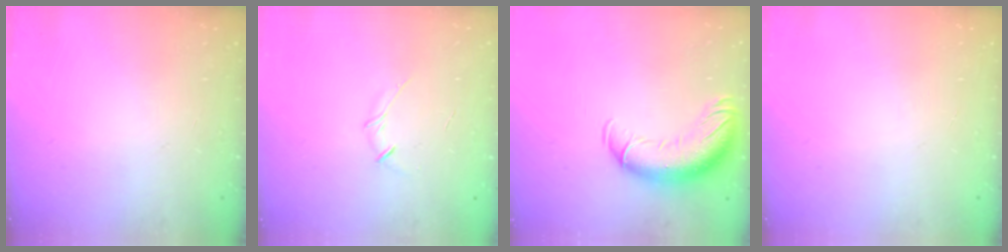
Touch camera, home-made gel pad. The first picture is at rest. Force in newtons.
{"total": 3.5, "press": 3.3, "slide": 1.0}
{"total": 14.0, "press": 13.6, "slide": 3.3}
{"total": 0.0}